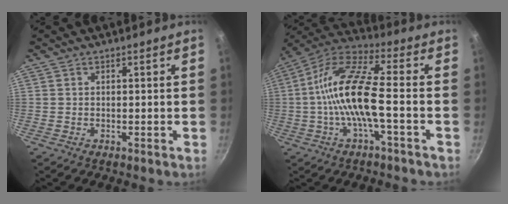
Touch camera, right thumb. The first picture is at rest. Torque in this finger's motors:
{"motor_torque": [2.82, 2.19, 1.92, -0.62, 0.65]}